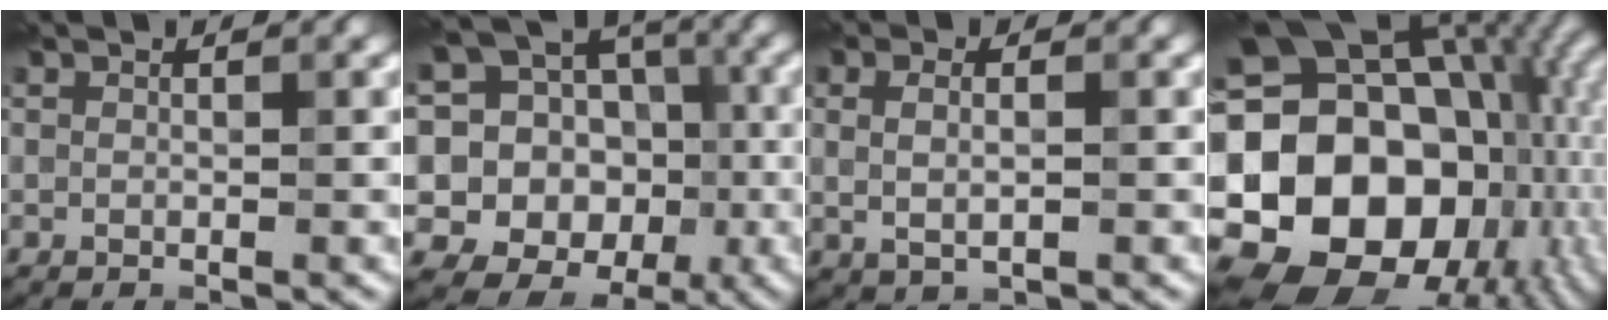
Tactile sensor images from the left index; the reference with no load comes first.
{"total": 16.3, "force": [-0.2, 15.1, 6.2], "torque": [-0.144, 0.027, 0.002]}
{"total": 2.4, "force": [0.3, 1.1, 2.1], "torque": [-0.049, 0.001, 0.013]}
{"total": 23.2, "force": [-1.1, 18.9, 13.4], "torque": [-0.238, -0.008, -0.052]}